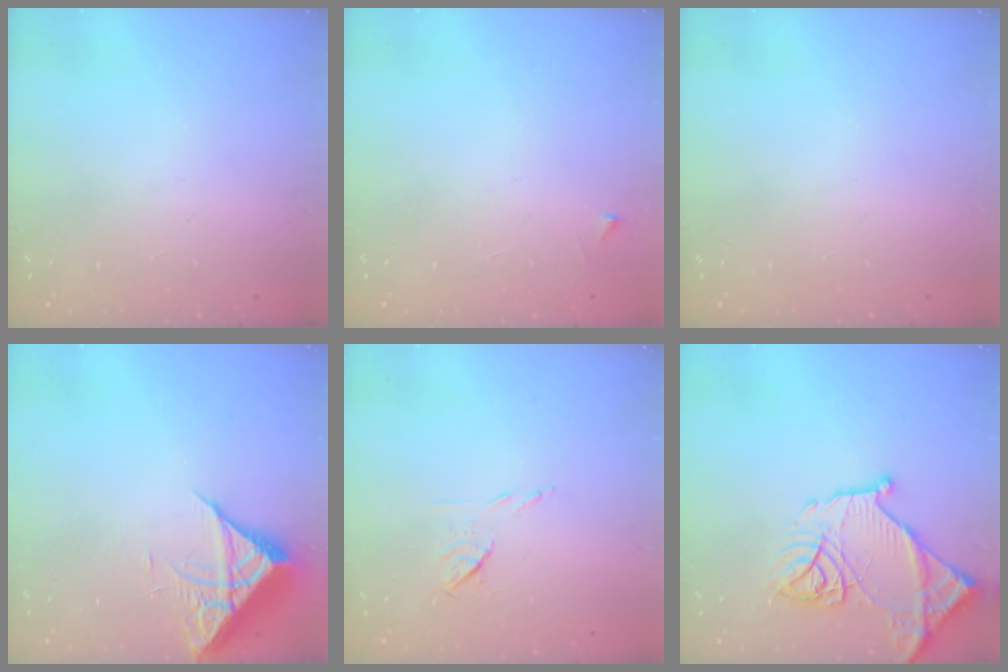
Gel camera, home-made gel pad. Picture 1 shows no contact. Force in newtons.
{"total": 2.5, "press": 2.5, "slide": 0.3}
{"total": 0.0}
{"total": 7.3, "press": 7.2, "slide": 0.3}
{"total": 5.4, "press": 5.3, "slide": 0.9}
{"total": 17.5, "press": 17.4, "slide": 1.9}